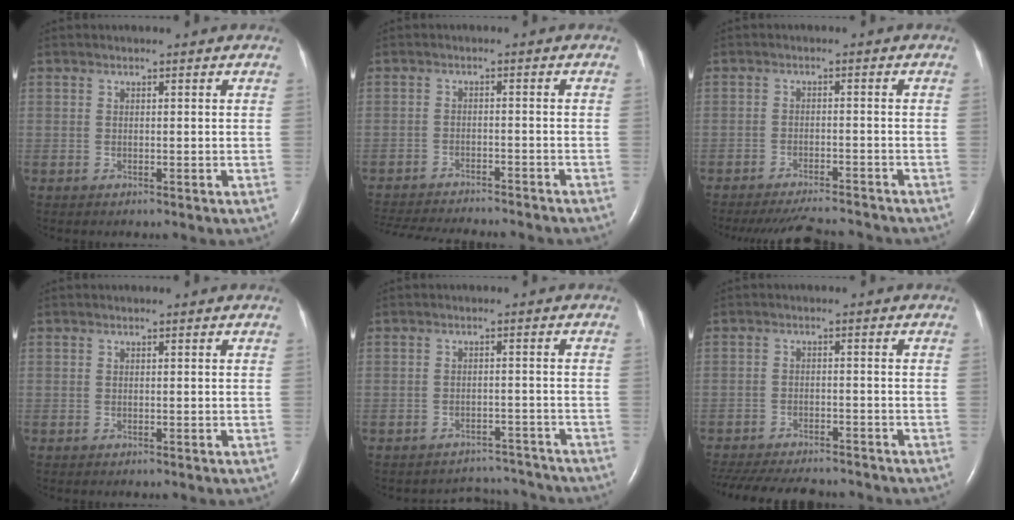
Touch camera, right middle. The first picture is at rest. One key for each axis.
{"total": 18.5, "fx": -16.6, "fy": 3.0, "fz": 7.6, "tx": -0.170, "ty": -0.034, "tz": -0.225}
{"total": 9.8, "fx": -9.3, "fy": 0.9, "fz": 2.8, "tx": -0.045, "ty": -0.011, "tz": -0.131}
{"total": 0.0}
{"total": 7.0, "fx": -6.7, "fy": 1.5, "fz": -1.2, "tx": 0.015, "ty": 0.023, "tz": -0.082}
{"total": 17.0, "fx": -14.9, "fy": 4.4, "fz": 7.0, "tx": -0.176, "ty": -0.025, "tz": -0.210}